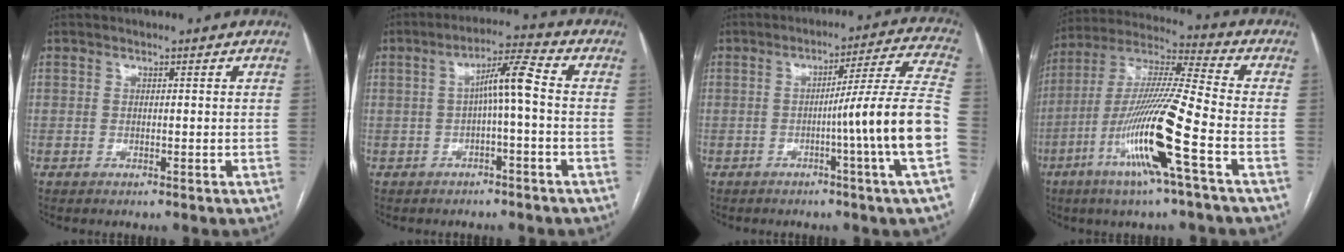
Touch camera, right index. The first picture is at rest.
{"total": 5.9, "force": [-0.3, 0.2, 5.9], "torque": [-0.098, 0.024, -0.002]}
{"total": 13.9, "force": [-3.5, -2.9, 13.1], "torque": [-0.176, 0.002, -0.057]}
{"total": 16.9, "force": [-6.5, -0.5, 15.5], "torque": [-0.312, -0.014, -0.127]}